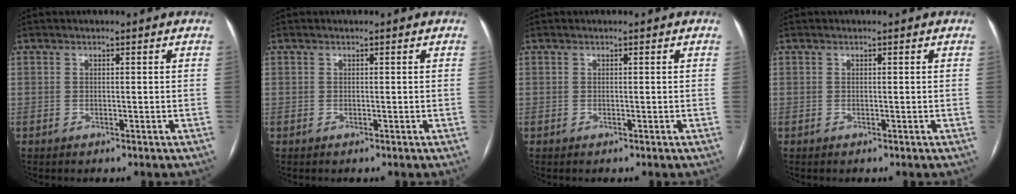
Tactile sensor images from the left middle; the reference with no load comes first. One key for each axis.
{"total": 0.0}
{"total": 0.0}
{"total": 0.0}